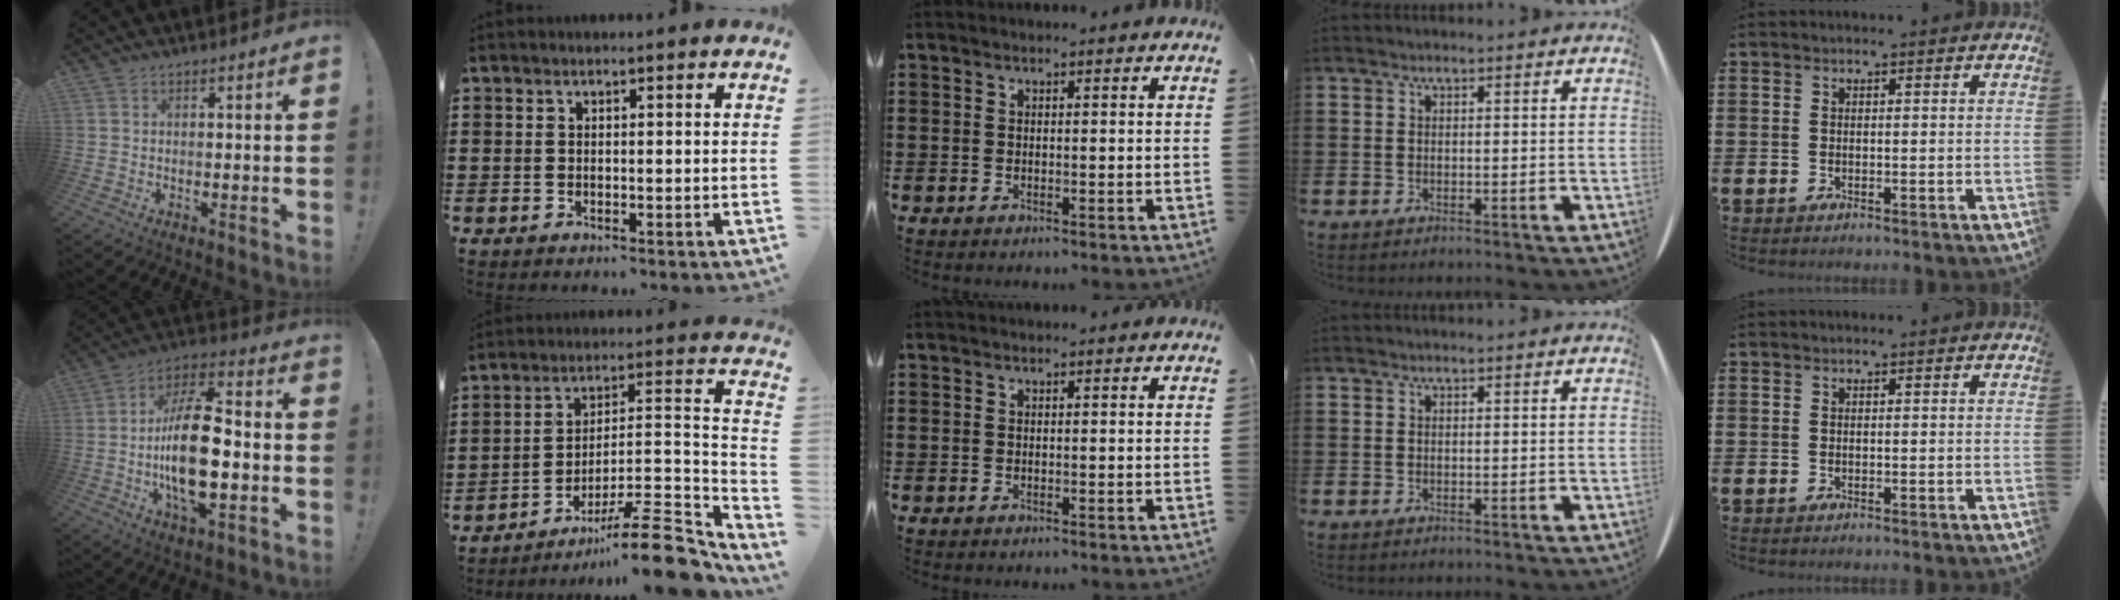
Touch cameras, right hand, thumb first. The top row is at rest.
{"thumb": {"total": 20.1, "force": [-3.2, 9.0, 17.6], "torque": [-0.325, 0.004, -0.055]}, "index": {"total": 12.6, "force": [-9.7, 2.0, 7.7], "torque": [-0.106, 0.035, -0.176]}}